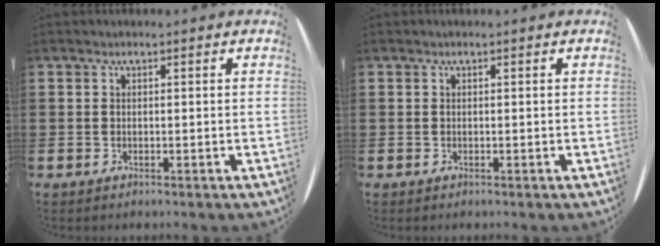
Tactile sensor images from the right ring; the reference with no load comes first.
{"total": 0.0}